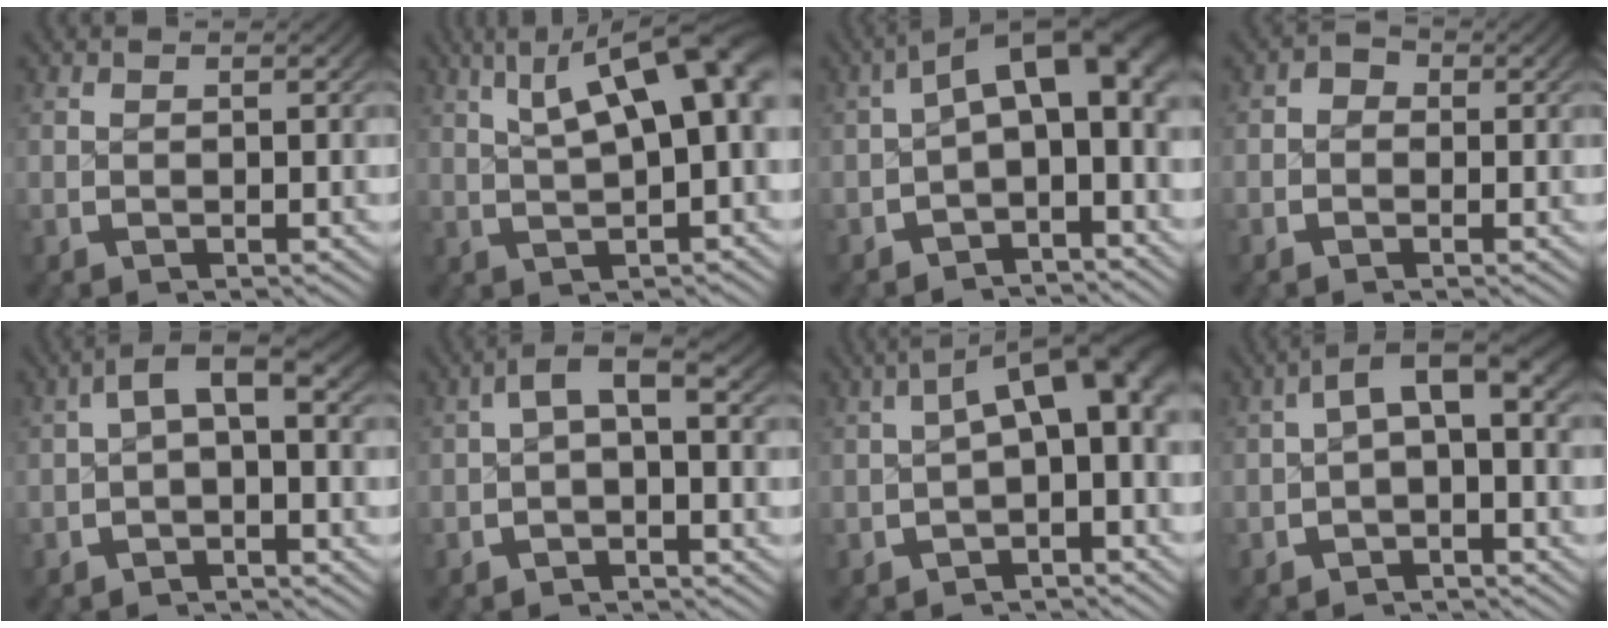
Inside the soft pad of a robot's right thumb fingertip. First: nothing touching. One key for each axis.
{"total": 9.4, "fx": 3.1, "fy": 4.4, "fz": 7.8, "tx": -0.103, "ty": 0.013, "tz": 0.051}
{"total": 7.9, "fx": -0.3, "fy": 4.5, "fz": 6.5, "tx": -0.090, "ty": -0.003, "tz": -0.005}
{"total": 1.7, "fx": -0.1, "fy": 1.5, "fz": 0.8, "tx": -0.012, "ty": 0.000, "tz": -0.008}
{"total": 4.0, "fx": 0.2, "fy": 2.2, "fz": 3.3, "tx": -0.048, "ty": 0.010, "tz": -0.001}
{"total": 3.4, "fx": 0.0, "fy": 1.9, "fz": 2.8, "tx": -0.042, "ty": 0.009, "tz": -0.003}
{"total": 7.0, "fx": 0.1, "fy": 3.6, "fz": 6.0, "tx": -0.079, "ty": 0.008, "tz": 0.004}
{"total": 5.0, "fx": 0.2, "fy": 2.8, "fz": 4.1, "tx": -0.056, "ty": 0.013, "tz": -0.002}